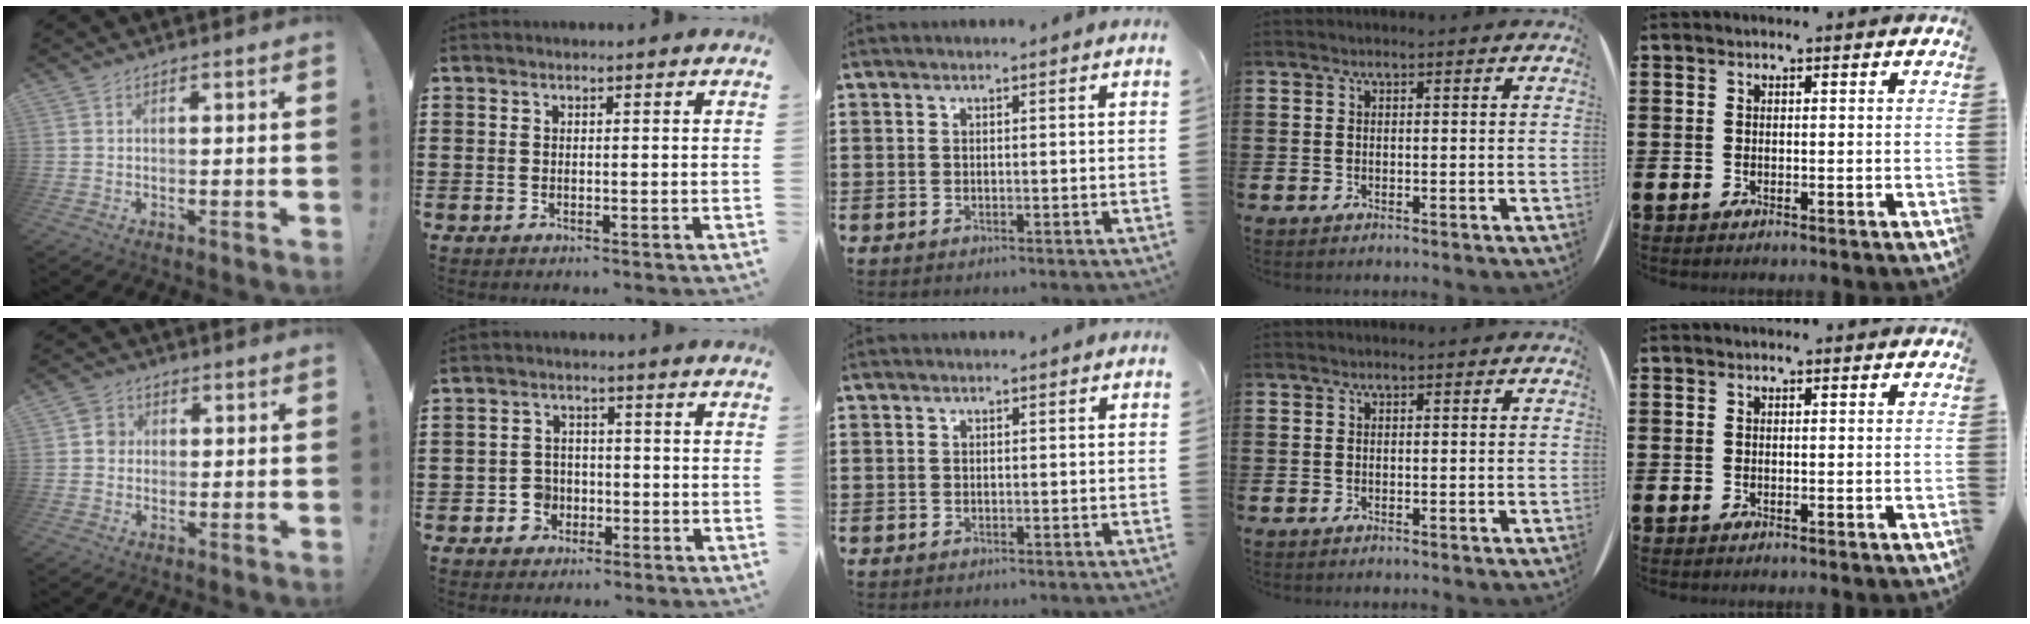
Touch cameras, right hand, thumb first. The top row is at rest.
{"thumb": {"total": 2.0, "force": [-0.1, 1.9, 0.7], "torque": [-0.006, 0.003, -0.004]}, "index": {"total": 1.1, "force": [-0.6, 0.9, 0.5], "torque": [-0.011, 0.001, -0.012]}}